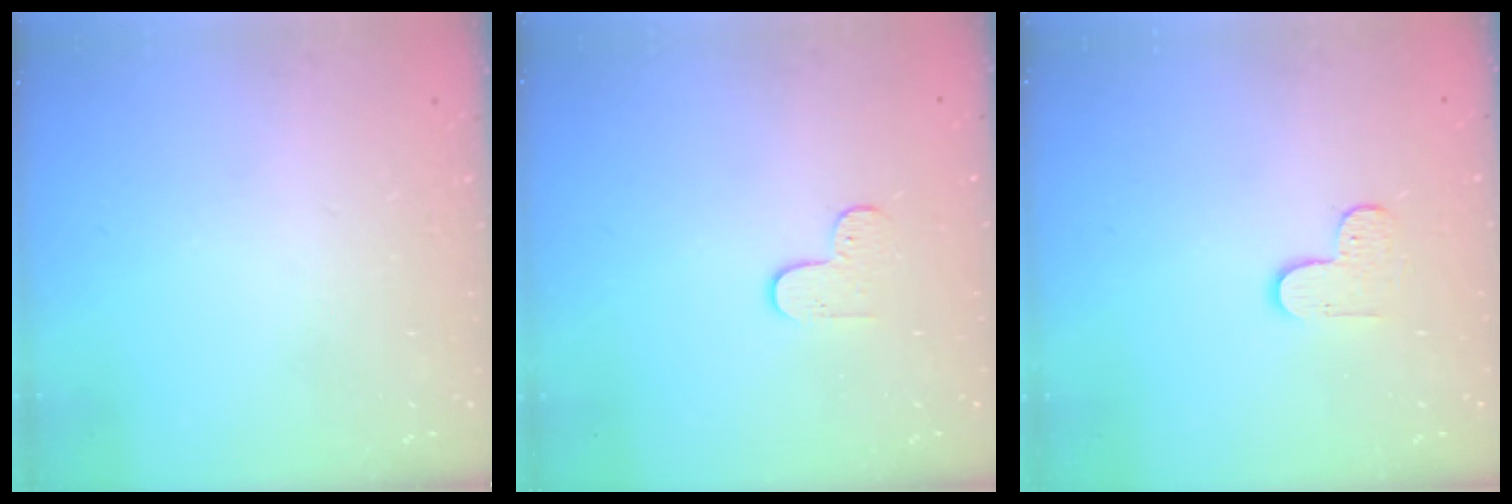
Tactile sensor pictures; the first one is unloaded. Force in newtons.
{"total": 5.5, "press": 5.5, "slide": 0.5}
{"total": 3.7, "press": 3.7, "slide": 0.4}